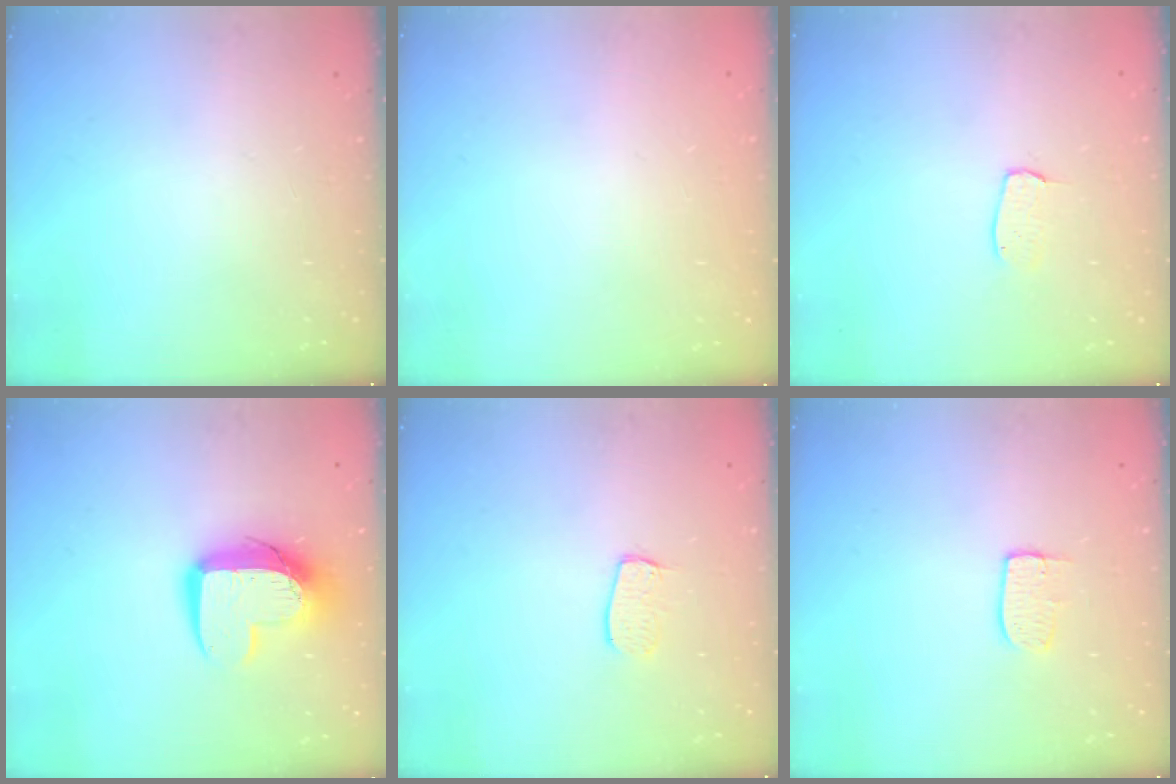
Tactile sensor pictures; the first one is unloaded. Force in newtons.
{"total": 0.0}
{"total": 4.0, "press": 4.0, "slide": 0.2}
{"total": 12.3, "press": 12.3, "slide": 0.9}
{"total": 6.6, "press": 6.6, "slide": 0.4}
{"total": 5.4, "press": 5.4, "slide": 0.3}